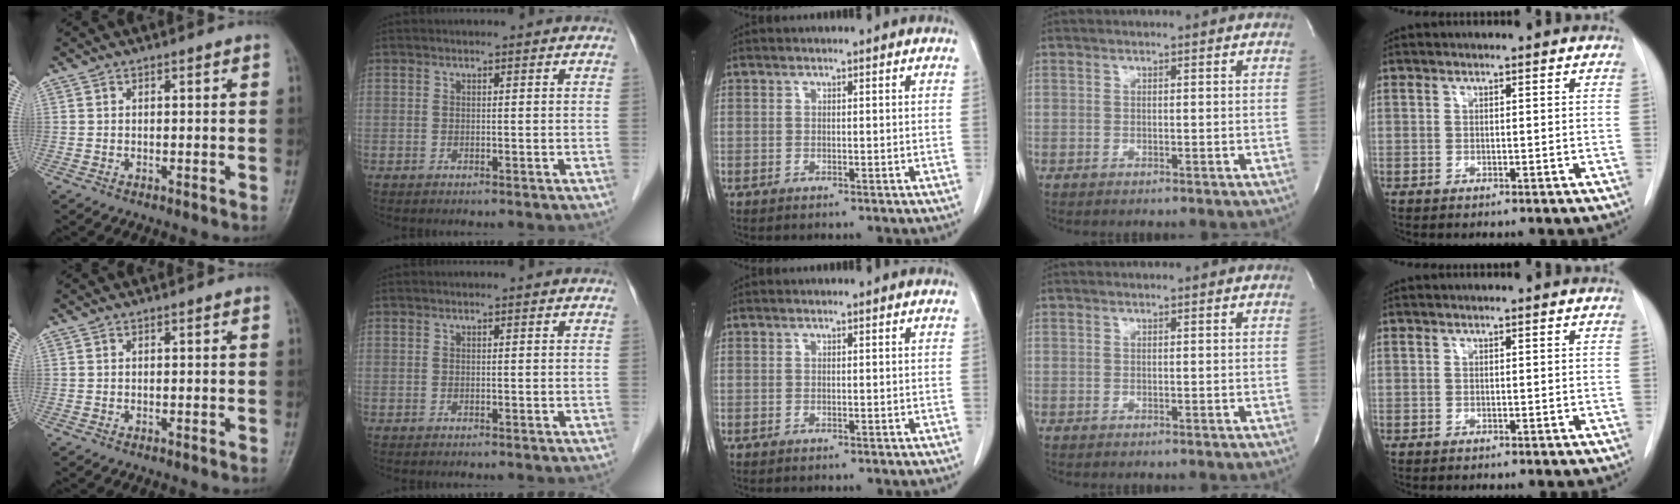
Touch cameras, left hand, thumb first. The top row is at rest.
{}